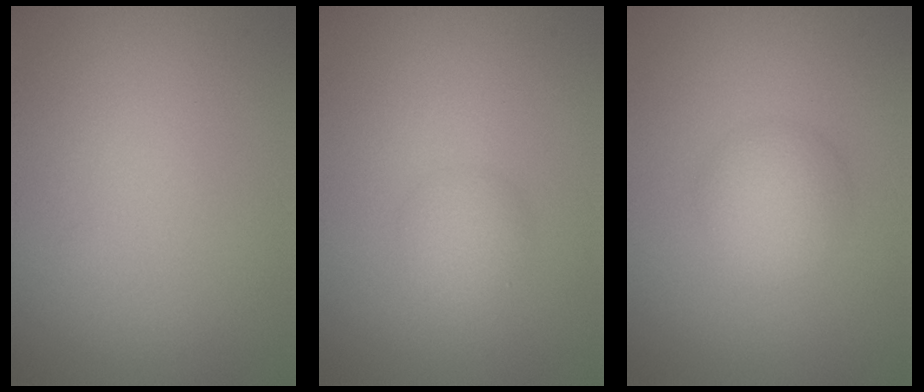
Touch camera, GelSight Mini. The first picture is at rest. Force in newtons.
{"total": 2.1, "press": 2.1, "slide": 0.0}
{"total": 3.3, "press": 3.3, "slide": 0.1}